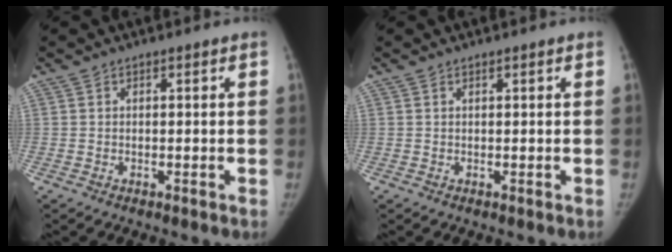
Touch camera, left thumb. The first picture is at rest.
{"total": 0.0}